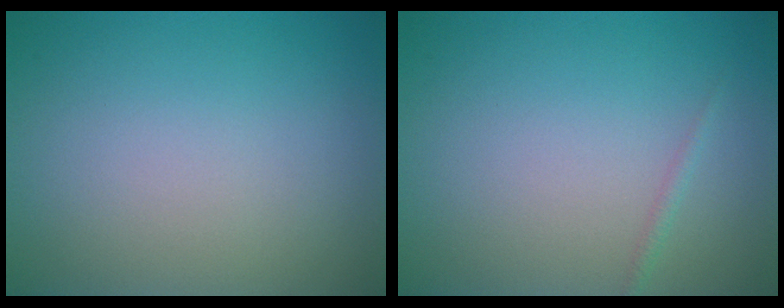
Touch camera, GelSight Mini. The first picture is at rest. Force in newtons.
{"total": 0.6, "press": 0.6, "slide": 0.1}